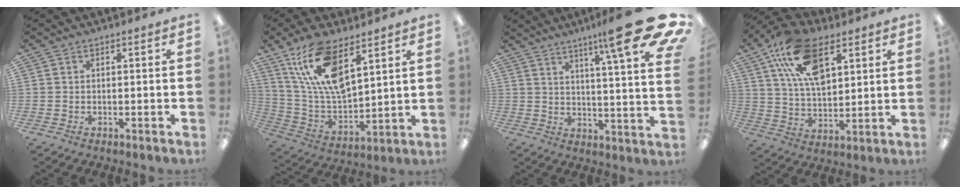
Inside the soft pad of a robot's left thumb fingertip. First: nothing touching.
{"total": 16.9, "force": [10.0, 6.9, 11.7], "torque": [-0.250, -0.044, 0.175]}
{"total": 19.5, "force": [11.7, 2.2, 15.4], "torque": [-0.222, -0.082, 0.171]}
{"total": 18.7, "force": [9.3, 10.2, 12.7], "torque": [-0.218, -0.015, 0.168]}